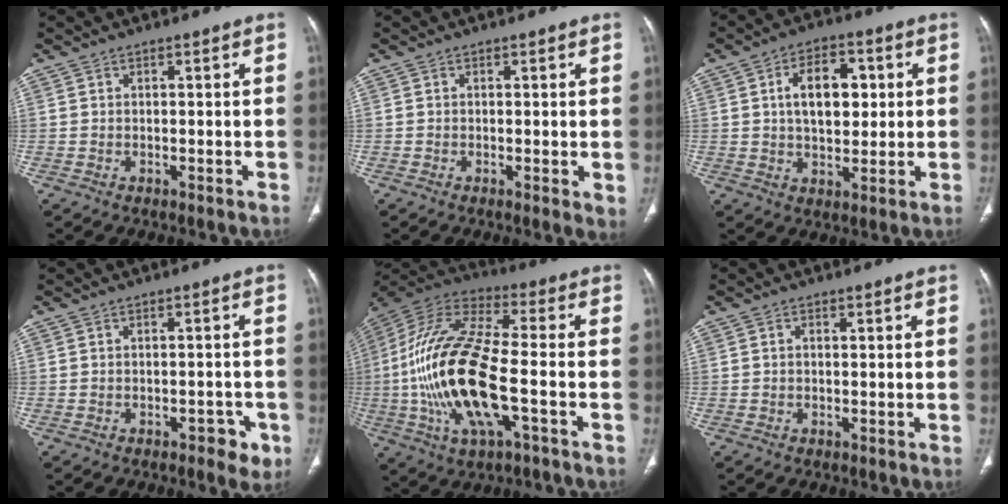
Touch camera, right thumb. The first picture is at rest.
{"total": 2.1, "force": [0.0, 0.7, 2.0], "torque": [-0.031, -0.008, -0.004]}
{"total": 10.9, "force": [2.1, 6.6, 8.4], "torque": [-0.105, 0.004, 0.035]}
{"total": 4.0, "force": [-2.1, 2.1, 2.7], "torque": [-0.020, 0.011, -0.024]}
{"total": 23.5, "force": [-4.4, 8.4, 21.5], "torque": [-0.473, 0.019, -0.076]}
{"total": 0.5, "force": [0.0, 0.4, 0.4], "torque": [-0.010, 0.001, -0.002]}